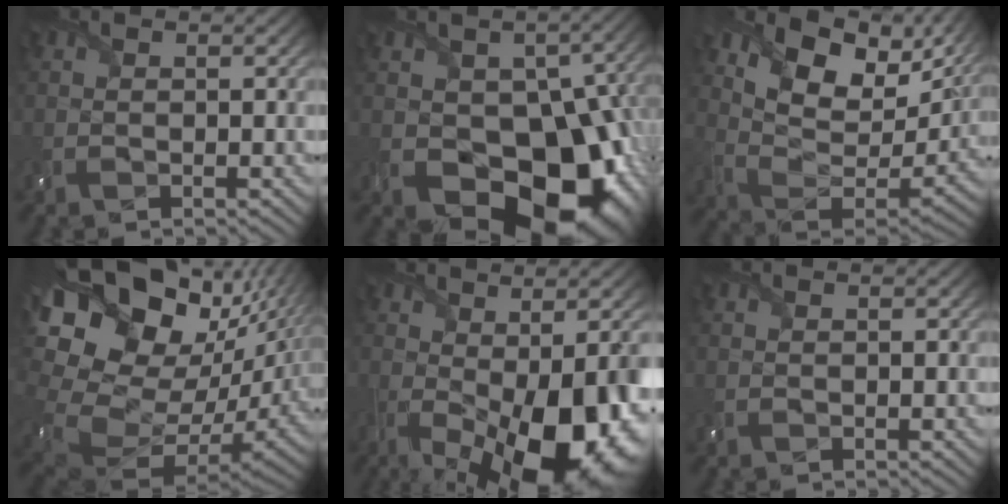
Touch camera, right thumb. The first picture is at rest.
{"total": 18.1, "force": [-4.5, 12.9, 11.8], "torque": [-0.155, -0.034, -0.044]}
{"total": 14.8, "force": [8.7, 8.0, 8.8], "torque": [-0.164, 0.006, 0.161]}
{"total": 20.3, "force": [5.5, 13.3, 14.4], "torque": [-0.289, -0.003, 0.141]}
{"total": 17.8, "force": [-4.8, 8.7, 14.7], "torque": [-0.225, -0.050, -0.031]}
{"total": 0.0}